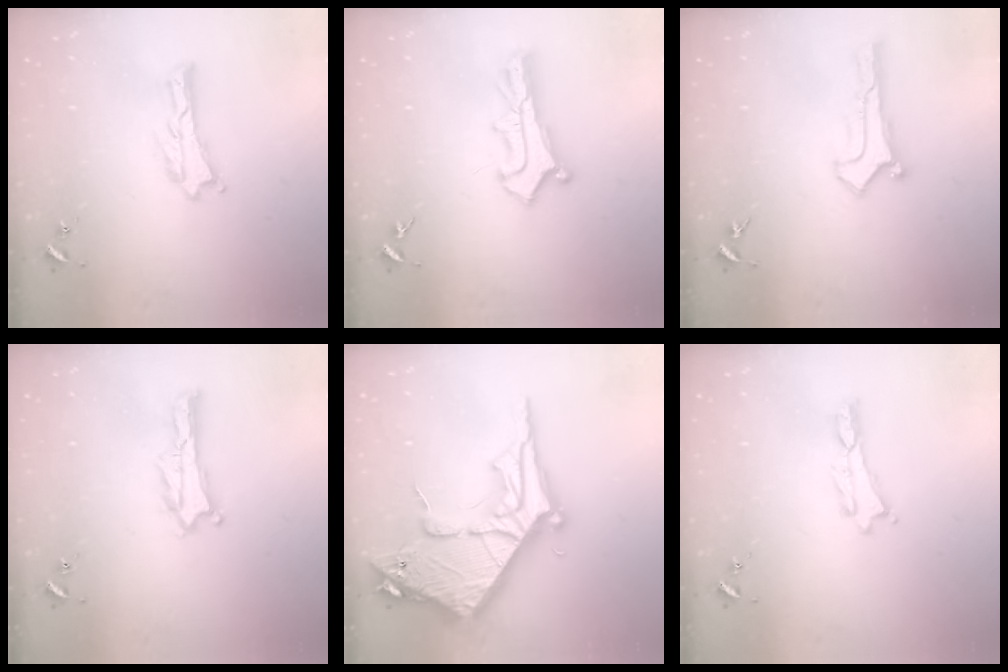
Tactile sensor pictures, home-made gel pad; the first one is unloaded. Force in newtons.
{"total": 2.9, "press": 2.9, "slide": 0.3}
{"total": 0.0}
{"total": 0.0}
{"total": 14.6, "press": 14.5, "slide": 1.5}
{"total": 0.0}